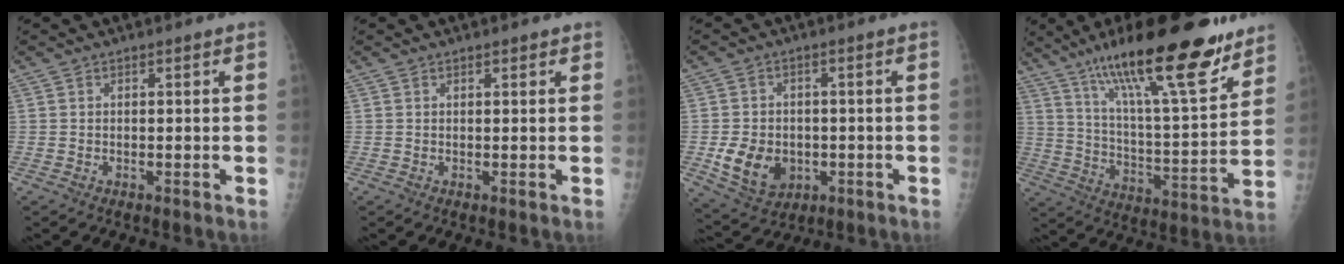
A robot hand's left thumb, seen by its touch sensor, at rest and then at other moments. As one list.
[{"total": 1.0, "force": [0.7, 0.4, 0.5], "torque": [-0.006, -0.002, 0.007]}, {"total": 9.6, "force": [-2.1, 7.6, 5.6], "torque": [-0.077, 0.003, -0.020]}, {"total": 25.3, "force": [17.1, 5.4, 17.8], "torque": [-0.267, -0.066, 0.283]}]